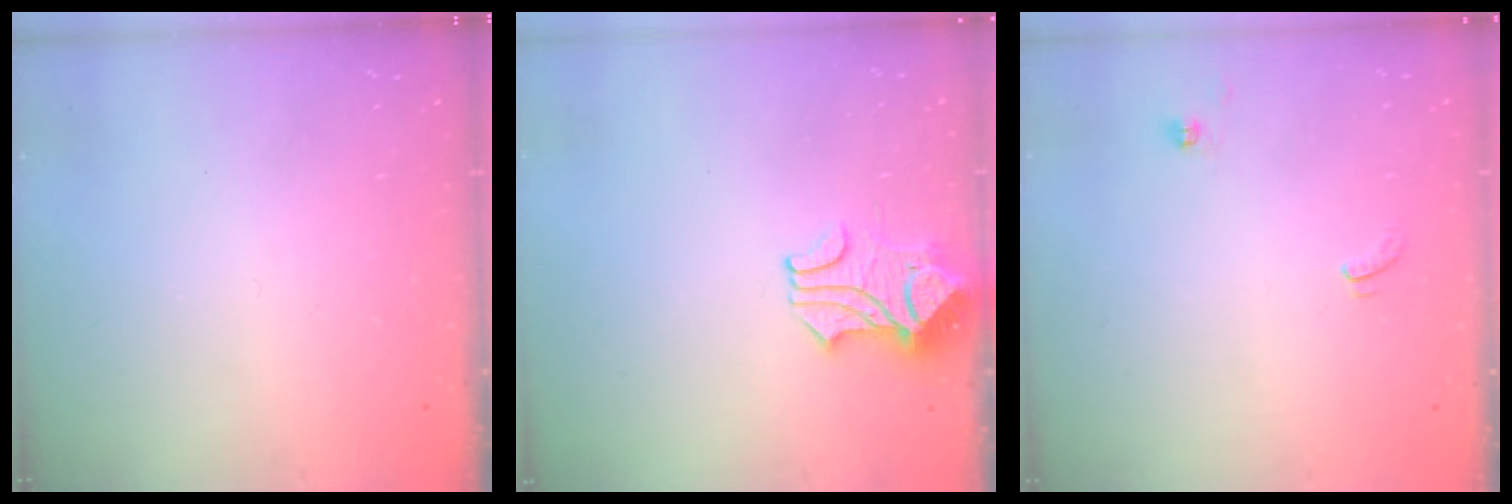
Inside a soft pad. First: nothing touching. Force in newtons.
{"total": 1.7, "press": 1.4, "slide": 1.0}
{"total": 0.0}